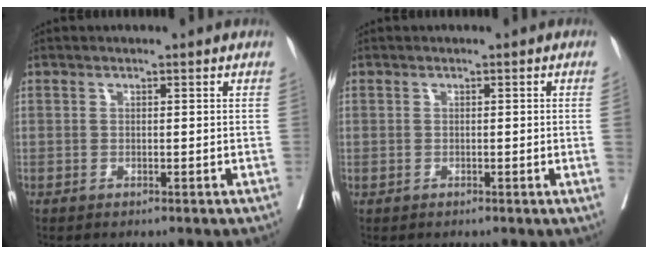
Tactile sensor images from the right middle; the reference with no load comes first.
{"total": 1.0, "force": [0.0, -0.6, 0.8], "torque": [-0.009, 0.000, -0.001]}